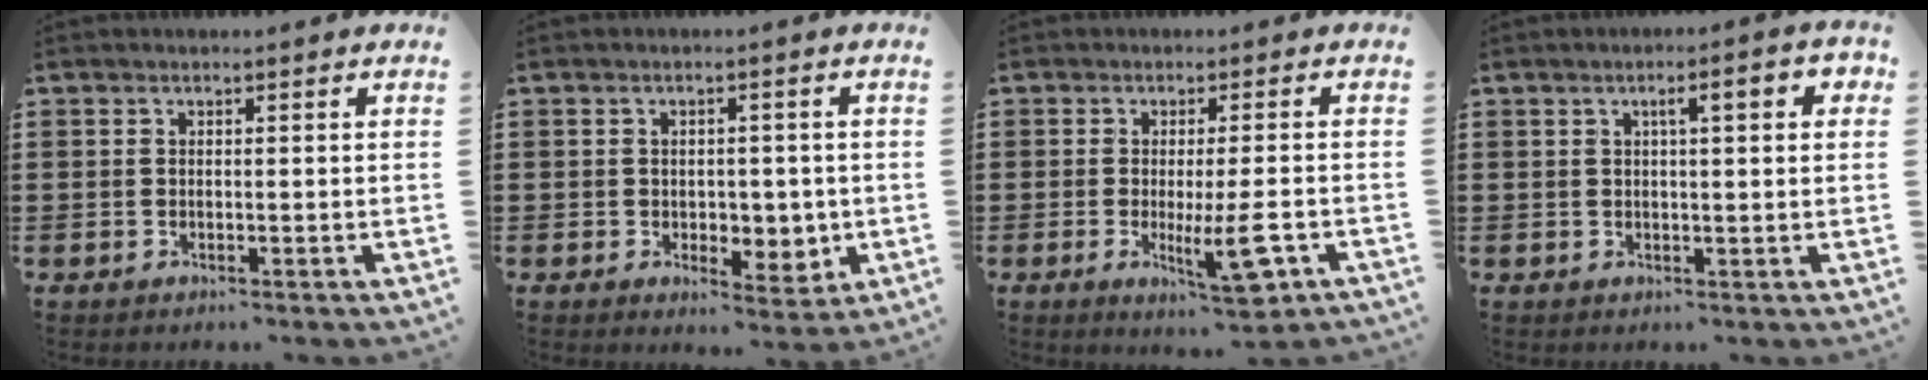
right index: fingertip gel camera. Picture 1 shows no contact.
{"total": 3.4, "force": [0.0, 2.7, 2.0], "torque": [-0.031, 0.000, -0.005]}
{"total": 8.1, "force": [-2.7, 1.1, 7.6], "torque": [-0.138, -0.019, -0.042]}
{"total": 3.7, "force": [1.0, 0.6, 3.6], "torque": [-0.062, 0.003, 0.010]}